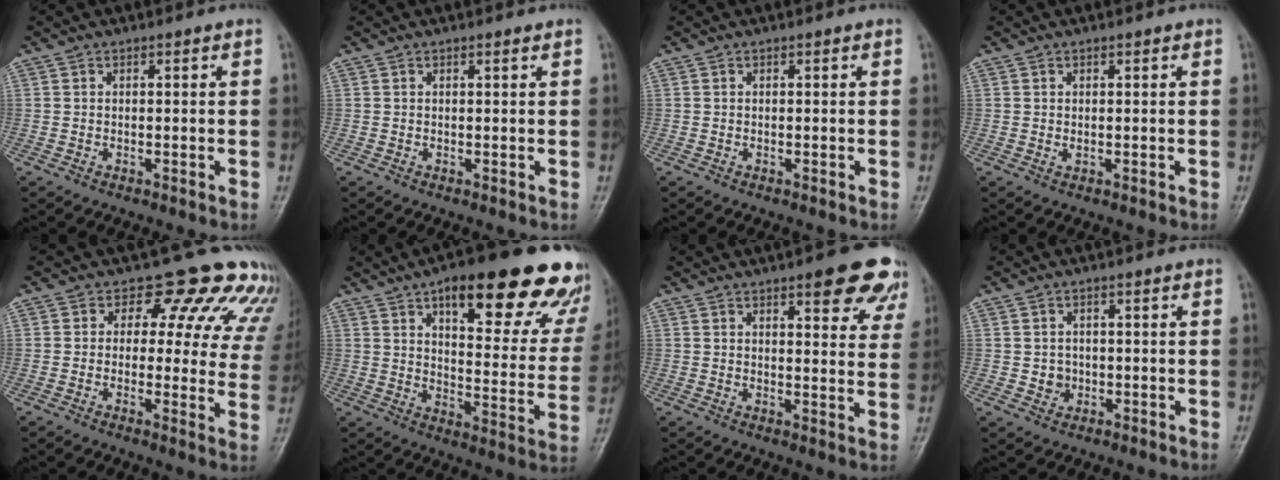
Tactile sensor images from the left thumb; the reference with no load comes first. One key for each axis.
{"total": 0.5, "fx": 0.4, "fy": 0.1, "fz": 0.3, "tx": -0.008, "ty": -0.002, "tz": 0.005}
{"total": 0.0}
{"total": 1.0, "fx": 0.4, "fy": 0.5, "fz": 0.8, "tx": -0.011, "ty": -0.002, "tz": 0.008}
{"total": 15.2, "fx": 12.1, "fy": 7.4, "fz": 5.6, "tx": -0.001, "ty": -0.061, "tz": 0.112}
{"total": 26.9, "fx": 16.5, "fy": 9.4, "fz": 19.1, "tx": -0.205, "ty": -0.050, "tz": 0.217}
{"total": 12.2, "fx": 7.5, "fy": 4.0, "fz": 8.8, "tx": -0.064, "ty": -0.032, "tz": 0.085}
{"total": 2.6, "fx": -0.3, "fy": 2.4, "fz": 0.8, "tx": 0.003, "ty": 0.005, "tz": -0.001}